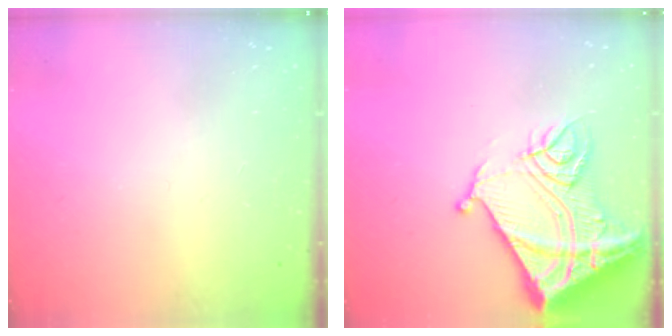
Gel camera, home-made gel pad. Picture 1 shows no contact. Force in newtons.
{"total": 18.9, "press": 18.7, "slide": 2.3}